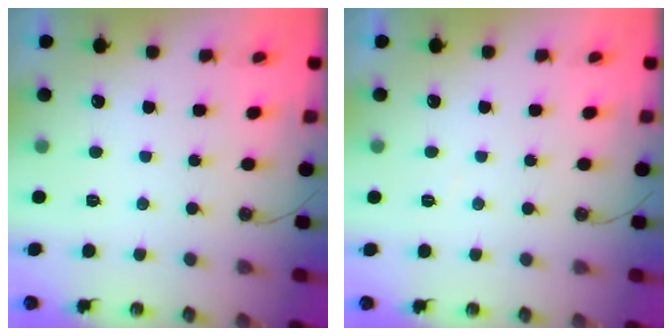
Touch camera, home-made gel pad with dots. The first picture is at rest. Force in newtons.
{"total": 4.2, "press": 4.1, "slide": 0.6}